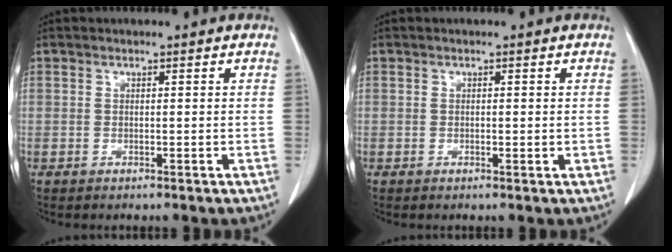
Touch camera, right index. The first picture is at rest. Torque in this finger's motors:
{"motor_torque": [-0.07, -0.07, -0.02, -0.01]}